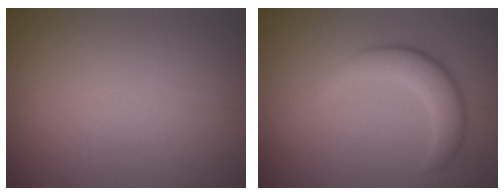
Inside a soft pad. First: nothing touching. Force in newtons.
{"total": 3.8, "press": 3.8, "slide": 0.1}